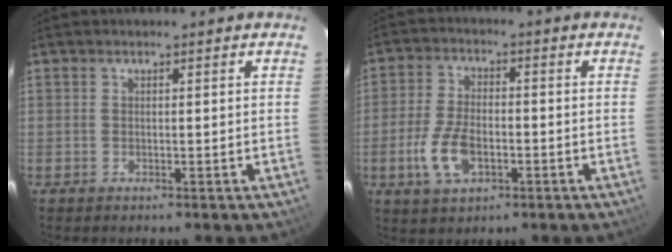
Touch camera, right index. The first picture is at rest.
{"total": 9.0, "force": [-3.1, 4.9, 6.9], "torque": [-0.153, -0.001, -0.055]}